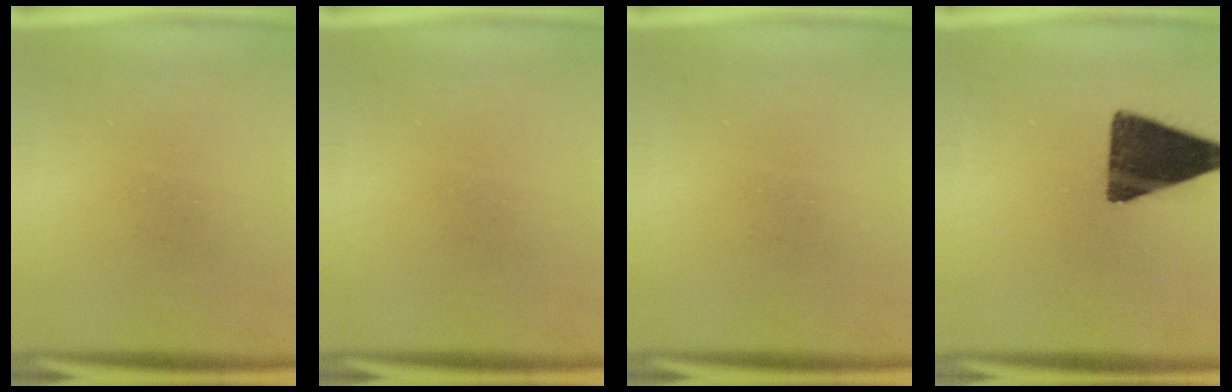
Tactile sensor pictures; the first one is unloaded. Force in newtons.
{"total": 0.0}
{"total": 0.0}
{"total": 15.5}